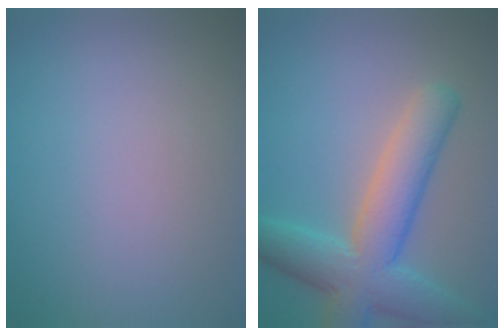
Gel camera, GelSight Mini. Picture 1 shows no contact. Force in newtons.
{"total": 7.5, "press": 7.5, "slide": 0.4}